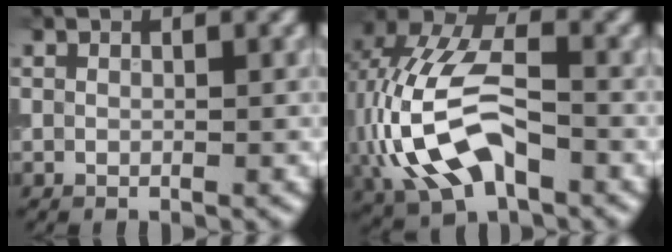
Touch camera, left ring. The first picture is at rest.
{"total": 10.0, "force": [-2.4, 5.6, 7.9], "torque": [-0.167, 0.013, -0.054]}